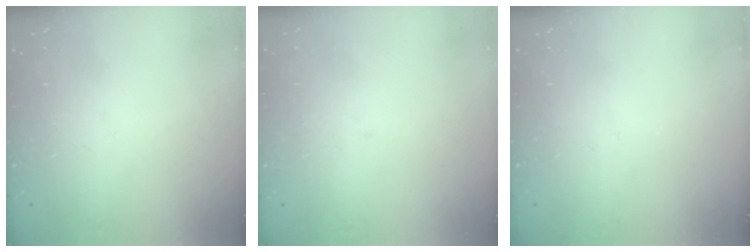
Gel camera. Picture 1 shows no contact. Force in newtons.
{"total": 2.0, "press": 2.0, "slide": 0.1}
{"total": 0.0}